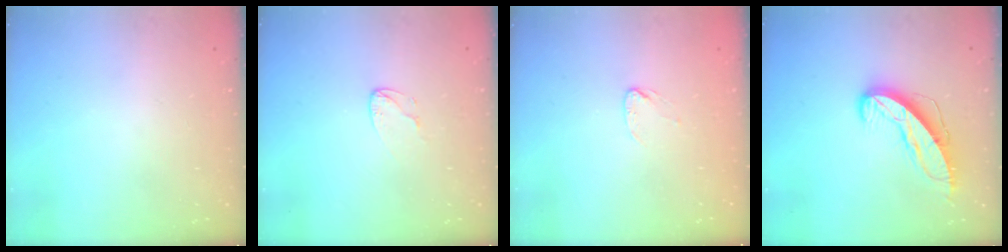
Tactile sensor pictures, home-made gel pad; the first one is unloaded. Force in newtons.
{"total": 3.7, "press": 3.7, "slide": 0.3}
{"total": 2.7, "press": 2.7, "slide": 0.2}
{"total": 10.7, "press": 10.7, "slide": 1.1}